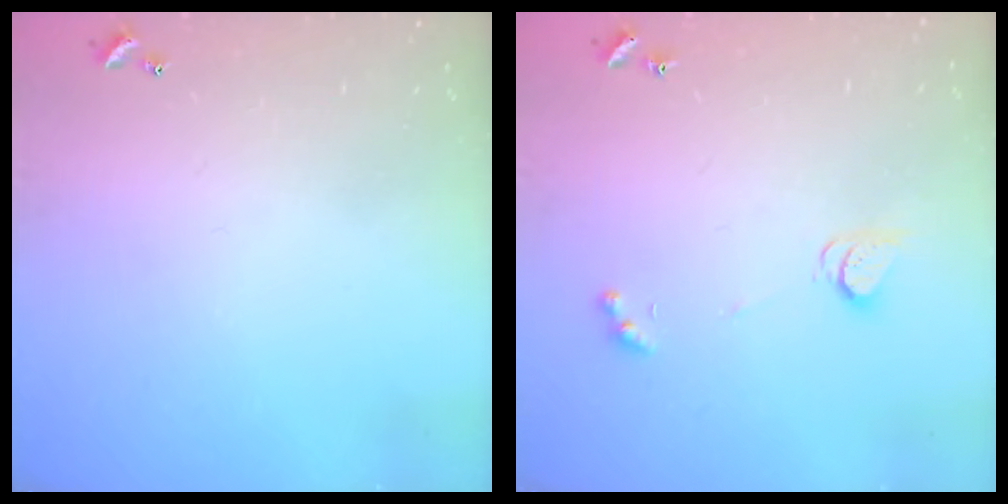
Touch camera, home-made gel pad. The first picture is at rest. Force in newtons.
{"total": 2.5, "press": 2.4, "slide": 0.3}